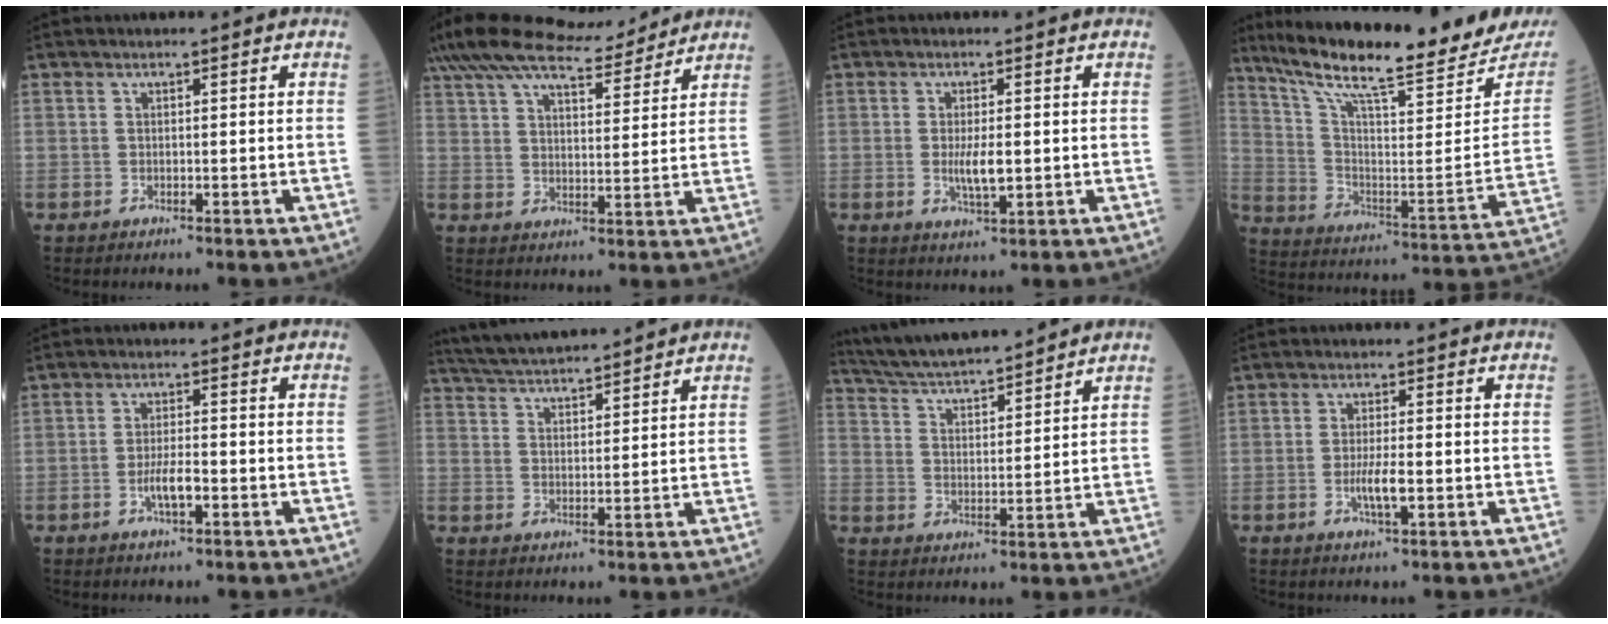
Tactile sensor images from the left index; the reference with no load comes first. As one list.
[{"total": 15.0, "force": [13.4, 2.6, 6.1], "torque": [-0.119, 0.032, 0.214]}, {"total": 3.8, "force": [-0.2, 1.0, 3.7], "torque": [-0.074, -0.006, -0.003]}, {"total": 25.3, "force": [22.1, 2.3, 12.1], "torque": [-0.211, -0.060, 0.317]}, {"total": 3.8, "force": [-1.4, 0.8, 3.4], "torque": [-0.068, 0.001, -0.027]}, {"total": 11.0, "force": [10.4, 0.6, 3.8], "torque": [-0.074, 0.026, 0.169]}, {"total": 13.9, "force": [12.8, 0.9, 5.4], "torque": [-0.100, 0.017, 0.214]}, {"total": 3.7, "force": [-1.0, 0.5, 3.5], "torque": [-0.072, -0.004, -0.019]}]